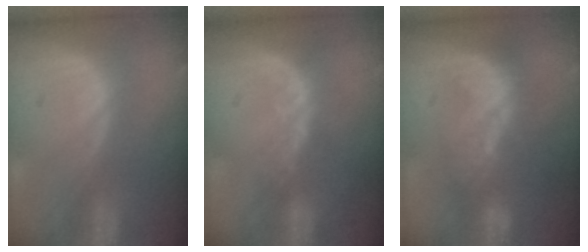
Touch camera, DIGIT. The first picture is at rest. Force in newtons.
{"total": 2.6, "press": 2.1, "slide": 1.5}
{"total": 7.7, "press": 7.2, "slide": 2.6}